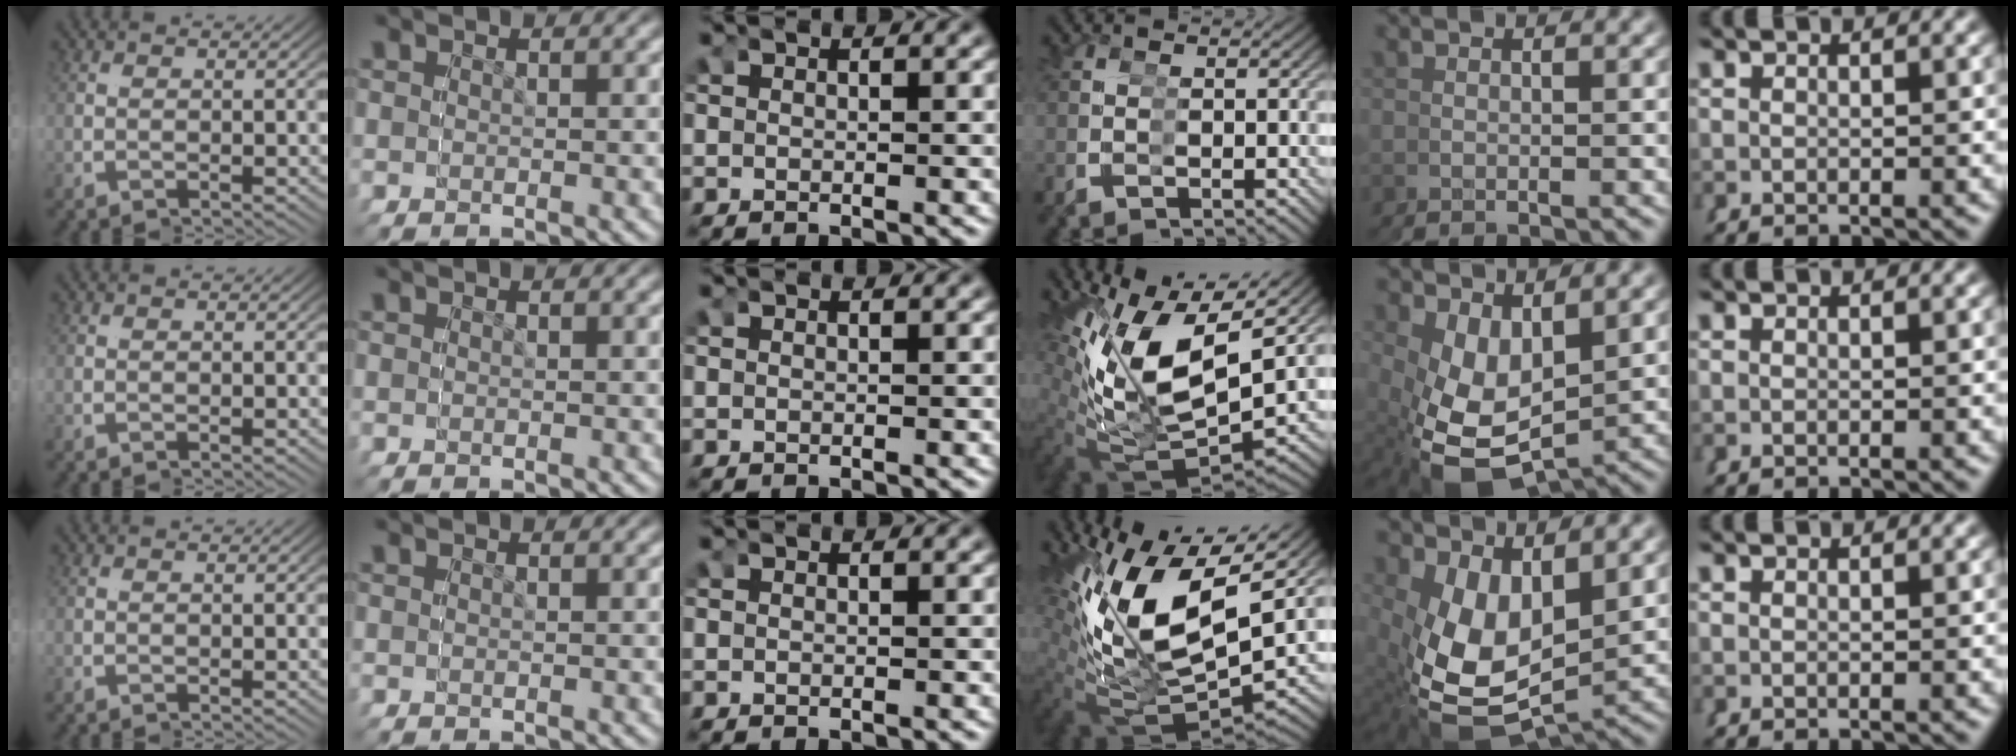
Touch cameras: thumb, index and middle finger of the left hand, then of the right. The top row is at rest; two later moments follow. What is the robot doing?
{"motion": "grasp_and_lifting", "object": "glue stick"}